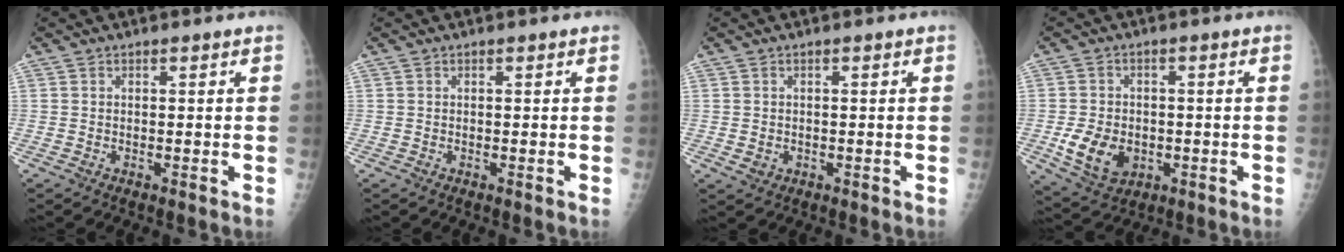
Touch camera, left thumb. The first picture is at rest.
{"total": 0.0}
{"total": 1.8, "force": [-0.3, 1.6, 0.8], "torque": [-0.008, 0.001, 0.003]}
{"total": 8.9, "force": [-2.0, 6.7, 5.6], "torque": [-0.085, 0.002, -0.023]}